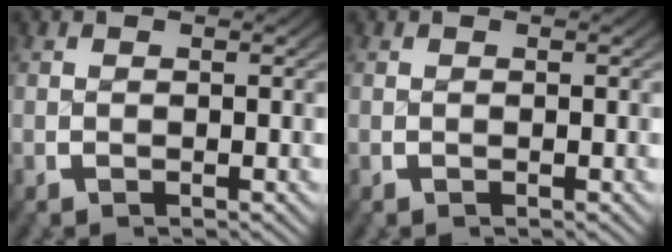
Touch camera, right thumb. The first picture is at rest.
{"total": 0.0}